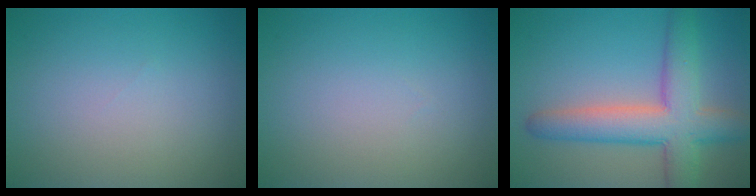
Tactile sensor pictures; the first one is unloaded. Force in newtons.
{"total": 0.0}
{"total": 7.5, "press": 7.4, "slide": 0.3}